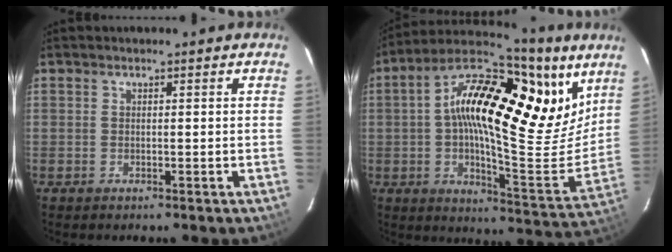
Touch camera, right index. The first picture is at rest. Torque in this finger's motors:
{"motor_torque": [2.14, 0.00, 1.05, 0.21]}